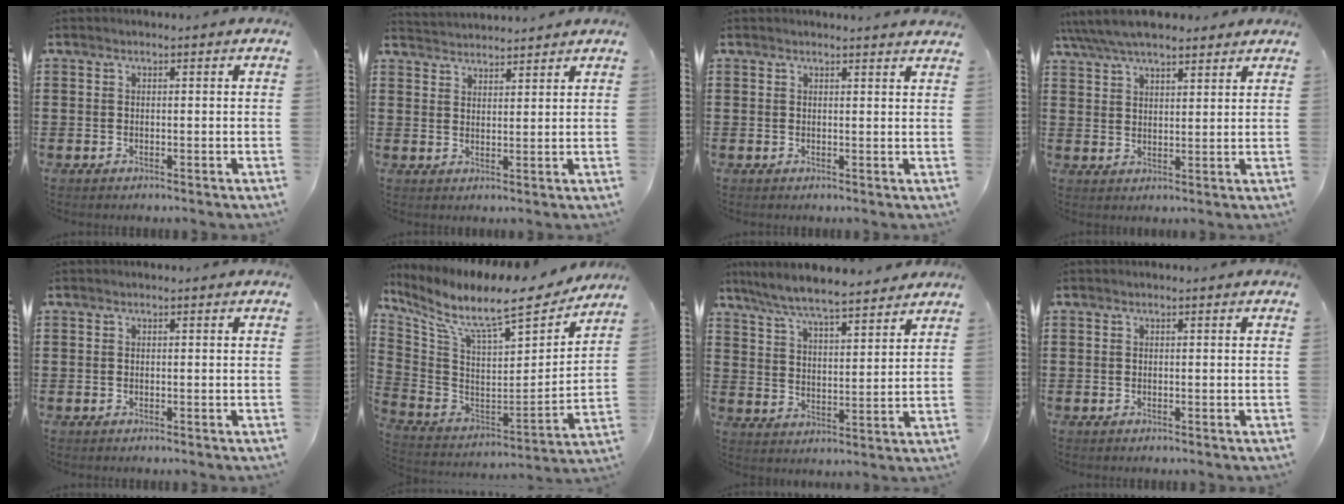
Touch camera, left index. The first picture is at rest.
{"total": 2.7, "force": [2.6, -0.1, -0.5], "torque": [0.001, -0.008, 0.050]}
{"total": 1.3, "force": [1.3, -0.1, 0.2], "torque": [-0.006, -0.002, 0.025]}
{"total": 6.2, "force": [5.5, 1.5, 2.3], "torque": [-0.064, -0.009, 0.101]}
{"total": 0.0}
{"total": 11.8, "force": [9.3, 2.0, 7.0], "torque": [-0.157, -0.069, 0.150]}
{"total": 6.8, "force": [6.3, 0.3, 2.5], "torque": [-0.074, -0.033, 0.110]}
{"total": 0.0}